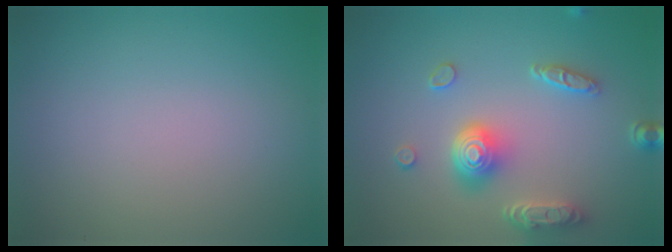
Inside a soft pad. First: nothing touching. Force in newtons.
{"total": 4.8, "press": 3.7, "slide": 3.0}